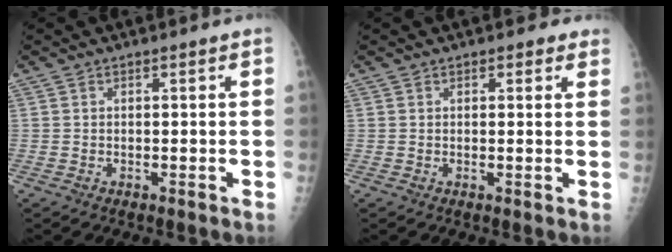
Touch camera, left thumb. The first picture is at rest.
{"total": 2.0, "force": [1.4, 1.3, 0.6], "torque": [0.013, -0.005, 0.010]}